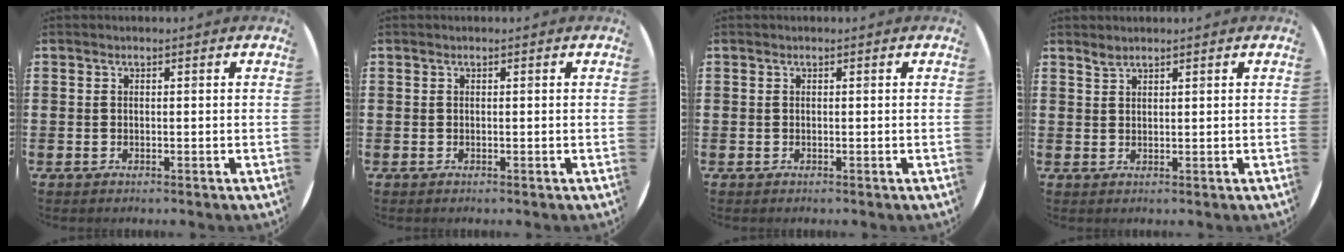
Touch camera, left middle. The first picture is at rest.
{"total": 0.0}
{"total": 0.0}
{"total": 1.2, "force": [1.2, 0.2, 0.1], "torque": [-0.003, 0.000, 0.024]}